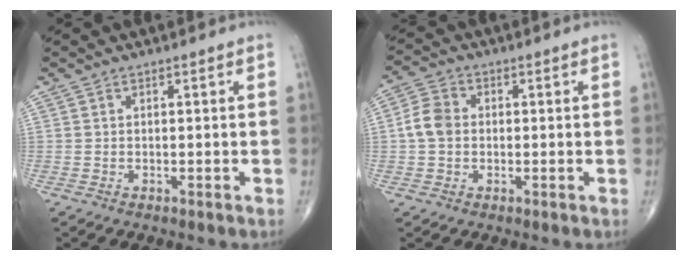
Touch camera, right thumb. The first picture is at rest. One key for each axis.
{"total": 5.4, "fx": -0.1, "fy": 4.3, "fz": 3.3, "tx": -0.061, "ty": 0.012, "tz": -0.009}